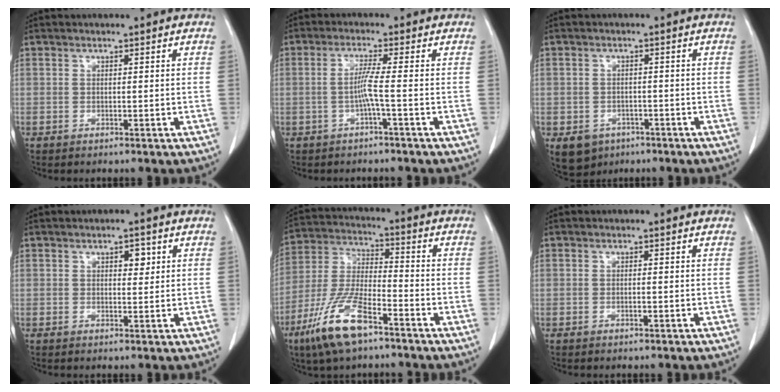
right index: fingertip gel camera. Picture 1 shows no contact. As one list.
[{"total": 3.3, "force": [-1.0, -0.8, 3.0], "torque": [-0.062, 0.002, -0.018]}, {"total": 5.3, "force": [-2.9, 4.3, 1.3], "torque": [-0.018, 0.005, -0.034]}, {"total": 2.2, "force": [0.9, 1.1, 1.7], "torque": [-0.023, -0.001, 0.012]}, {"total": 12.8, "force": [-7.8, 3.4, 9.6], "torque": [-0.209, -0.016, -0.146]}, {"total": 0.6, "force": [-0.3, 0.0, 0.6], "torque": [-0.014, 0.000, -0.003]}]